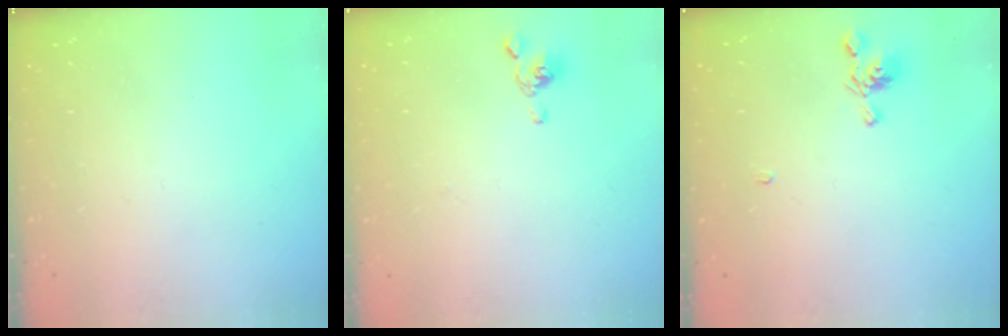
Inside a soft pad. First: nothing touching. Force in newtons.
{"total": 2.5, "press": 2.5, "slide": 0.6}
{"total": 6.1, "press": 6.1, "slide": 0.2}